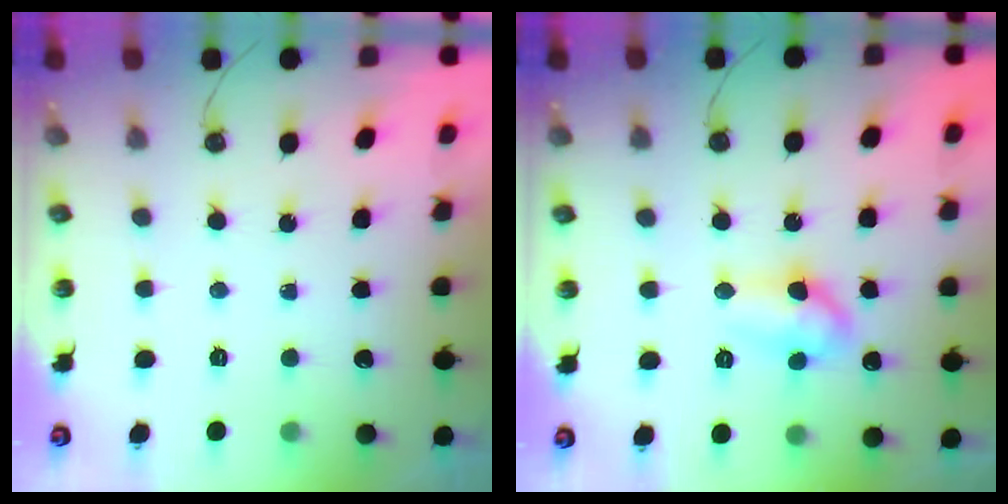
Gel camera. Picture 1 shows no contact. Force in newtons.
{"total": 8.8, "press": 8.8, "slide": 1.0}